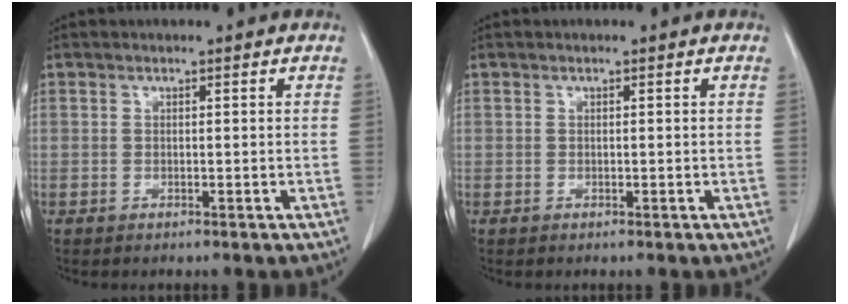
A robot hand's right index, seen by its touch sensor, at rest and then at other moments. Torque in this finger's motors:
{"motor_torque": [0.16, -0.12, -0.04, -0.01]}